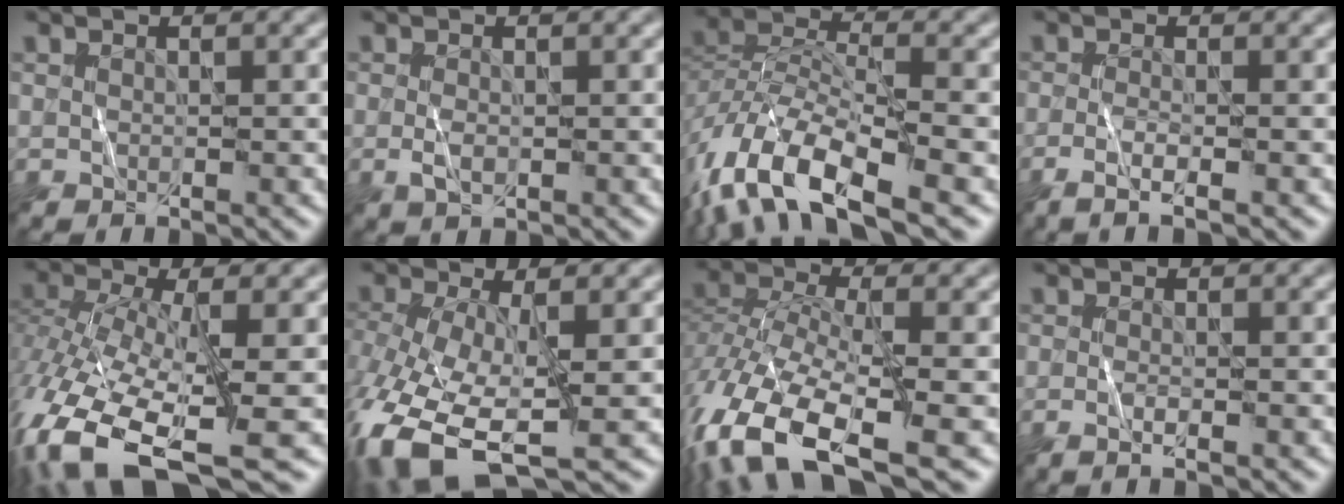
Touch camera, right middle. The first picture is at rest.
{"total": 1.6, "force": [-0.3, 0.8, 1.4], "torque": [-0.033, -0.003, -0.004]}
{"total": 12.4, "force": [-7.3, 4.9, 8.6], "torque": [-0.175, -0.008, -0.143]}
{"total": 2.5, "force": [-1.1, 0.6, 2.1], "torque": [-0.040, -0.007, -0.026]}
{"total": 14.5, "force": [-6.9, 5.9, 11.3], "torque": [-0.259, -0.034, -0.107]}
{"total": 11.0, "force": [-4.5, 5.0, 8.6], "torque": [-0.200, -0.028, -0.077]}
{"total": 14.3, "force": [-8.1, 5.9, 10.3], "torque": [-0.249, -0.029, -0.135]}
{"total": 1.5, "force": [-0.5, 0.4, 1.3], "torque": [-0.023, -0.006, -0.011]}